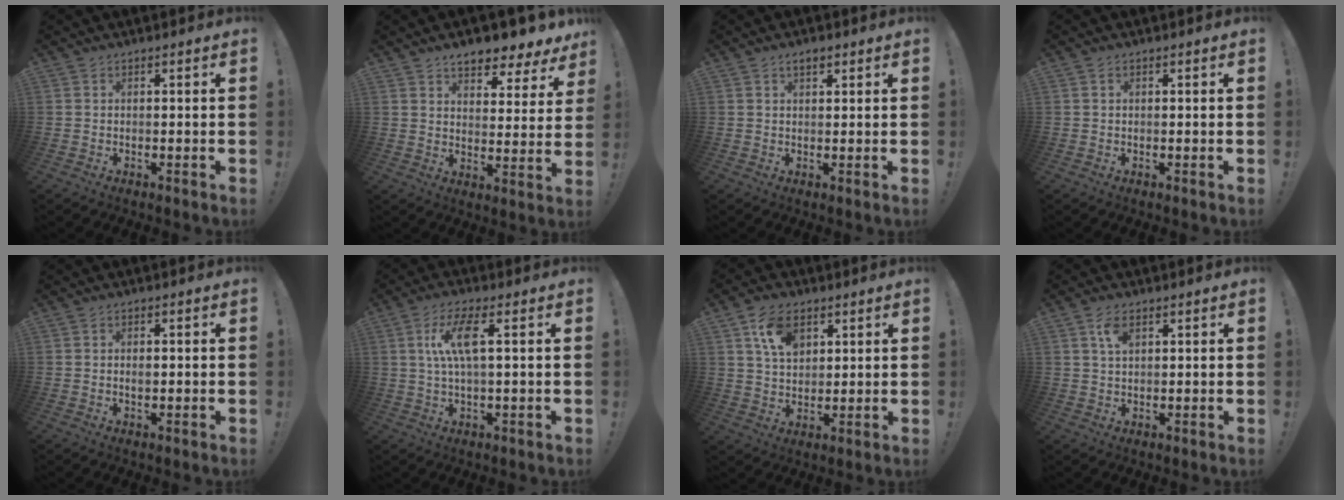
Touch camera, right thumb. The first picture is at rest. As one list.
[{"total": 8.0, "force": [6.8, 2.7, 3.3], "torque": [-0.048, -0.054, 0.122]}, {"total": 2.4, "force": [1.5, 1.0, 1.6], "torque": [-0.023, -0.003, 0.025]}, {"total": 0.5, "force": [0.2, 0.5, -0.2], "torque": [0.012, -0.002, 0.003]}, {"total": 1.2, "force": [0.1, 0.9, 0.8], "torque": [-0.007, 0.002, -0.001]}, {"total": 9.3, "force": [2.3, 2.2, 8.8], "torque": [-0.164, 0.002, 0.035]}, {"total": 10.6, "force": [5.3, 7.3, 5.5], "torque": [-0.083, -0.011, 0.100]}, {"total": 4.7, "force": [2.4, 2.8, 2.9], "torque": [-0.038, -0.007, 0.041]}]